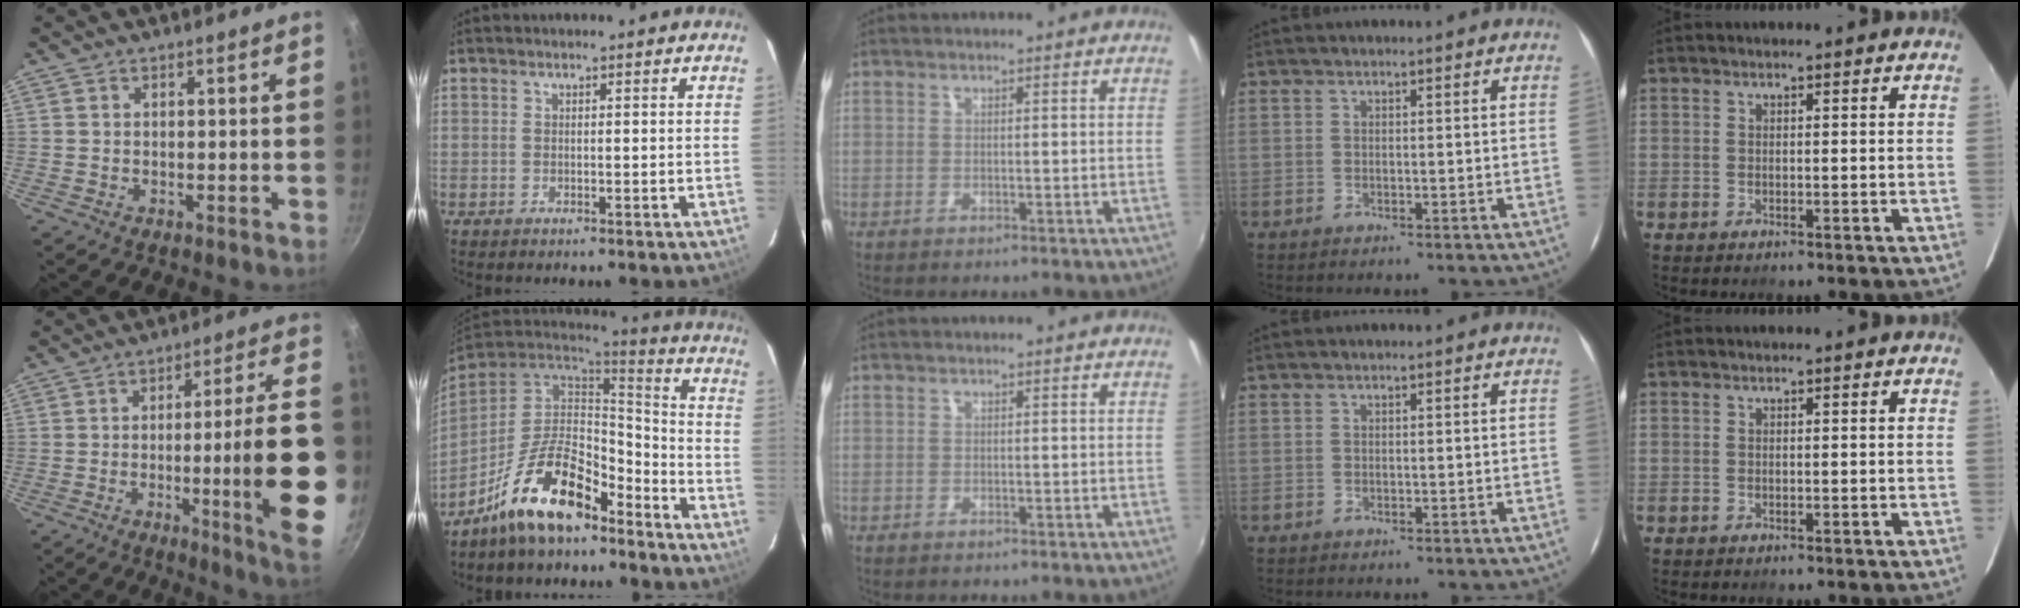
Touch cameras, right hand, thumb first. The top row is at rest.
{"thumb": {"total": 20.7, "force": [-4.2, 1.7, 20.2], "torque": [-0.271, 0.015, -0.051]}, "index": {"total": 16.7, "force": [-11.2, 6.9, 10.2], "torque": [-0.211, 0.012, -0.196]}}